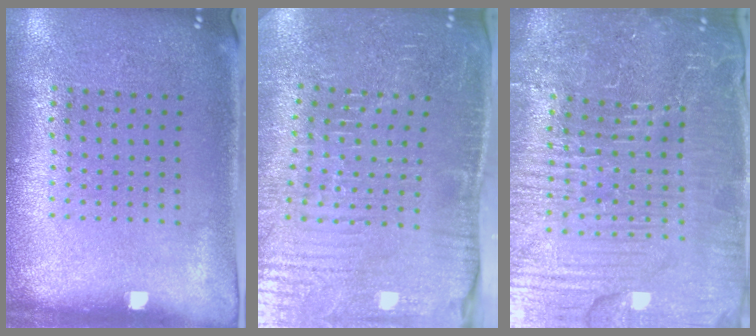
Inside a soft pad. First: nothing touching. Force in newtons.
{"total": 4.4, "press": 4.4, "slide": 0.5}
{"total": 6.4, "press": 5.8, "slide": 2.6}